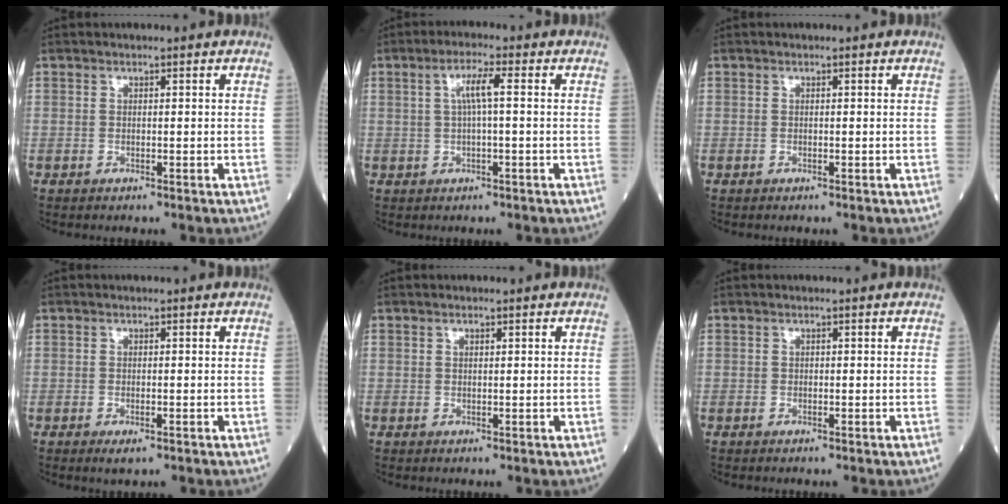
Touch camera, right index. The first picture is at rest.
{"total": 3.9, "force": [0.7, 0.2, 3.9], "torque": [-0.075, 0.010, 0.013]}
{"total": 0.0}
{"total": 1.7, "force": [-0.7, 0.5, 1.4], "torque": [-0.024, -0.004, -0.008]}
{"total": 0.6, "force": [0.4, 0.2, 0.4], "torque": [-0.009, -0.002, 0.007]}
{"total": 0.0}